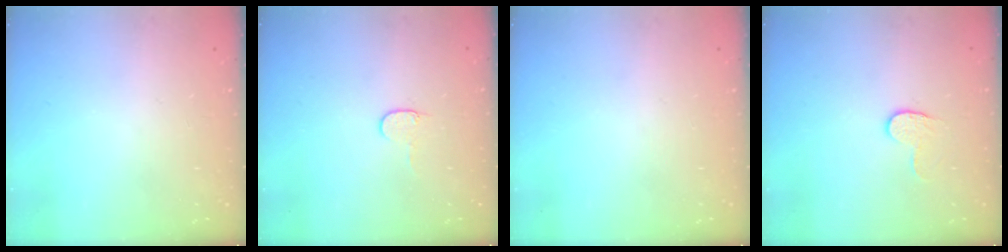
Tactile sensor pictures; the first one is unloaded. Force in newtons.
{"total": 4.0, "press": 4.0, "slide": 0.4}
{"total": 0.0}
{"total": 3.8, "press": 3.8, "slide": 0.4}